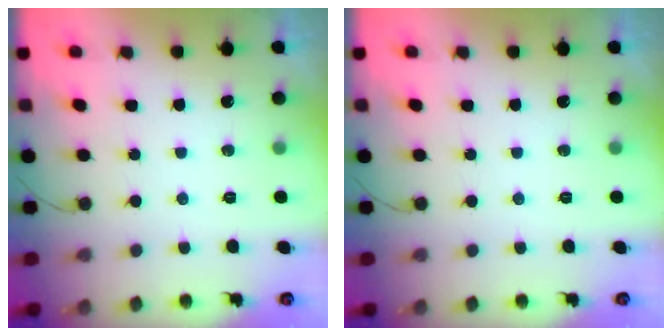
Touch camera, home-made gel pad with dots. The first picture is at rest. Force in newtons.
{"total": 0.0}